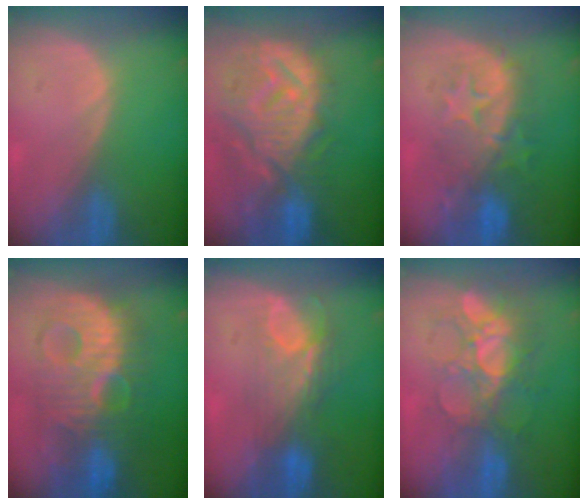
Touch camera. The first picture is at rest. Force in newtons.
{"total": 12.4, "press": 11.1, "slide": 5.6}
{"total": 9.0, "press": 8.7, "slide": 2.2}
{"total": 11.4, "press": 11.4, "slide": 0.7}
{"total": 7.3, "press": 6.6, "slide": 3.1}
{"total": 9.6, "press": 8.5, "slide": 4.4}